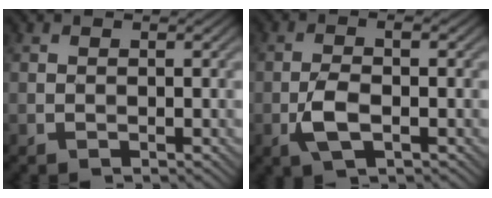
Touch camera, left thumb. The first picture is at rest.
{"total": 4.2, "force": [-1.2, 1.5, 3.7], "torque": [-0.087, -0.002, -0.028]}